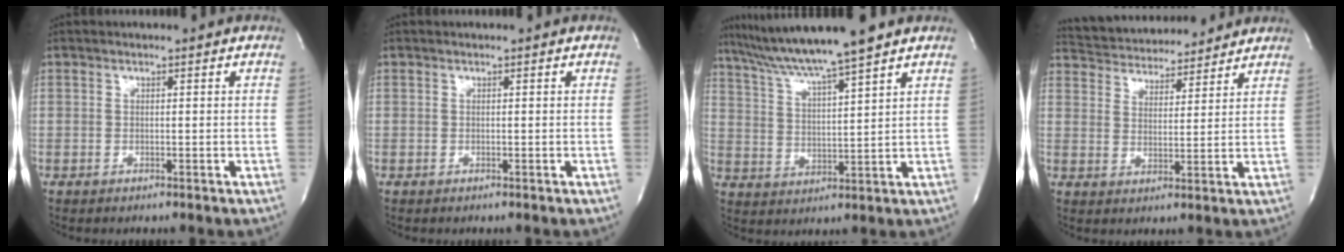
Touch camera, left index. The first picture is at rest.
{"total": 0.0}
{"total": 11.7, "force": [9.8, -1.3, 6.4], "torque": [-0.115, 0.015, 0.170]}
{"total": 14.1, "force": [13.2, 3.2, 3.5], "torque": [-0.060, 0.024, 0.202]}